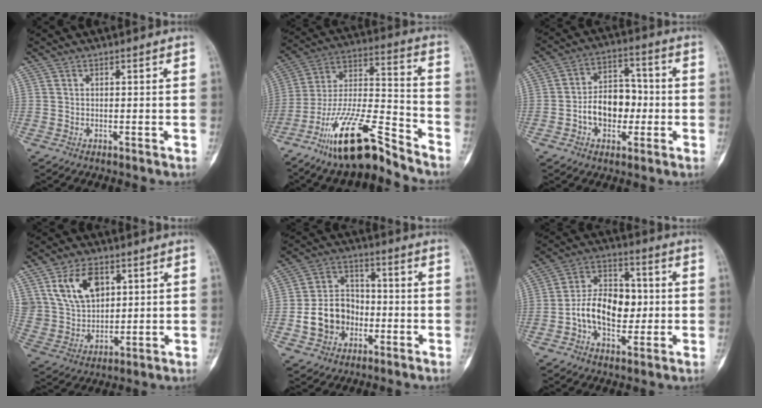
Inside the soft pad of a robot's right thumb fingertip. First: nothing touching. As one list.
[{"total": 18.2, "force": [-13.5, 4.2, 11.4], "torque": [-0.210, 0.087, -0.245]}, {"total": 10.8, "force": [-2.1, 7.6, 7.4], "torque": [-0.083, 0.037, -0.040]}, {"total": 11.9, "force": [5.2, 7.8, 7.3], "torque": [-0.113, -0.019, 0.112]}, {"total": 11.6, "force": [-2.9, 9.5, 6.0], "torque": [-0.080, 0.035, -0.054]}, {"total": 13.4, "force": [-1.3, 8.9, 9.9], "torque": [-0.137, 0.029, -0.026]}]